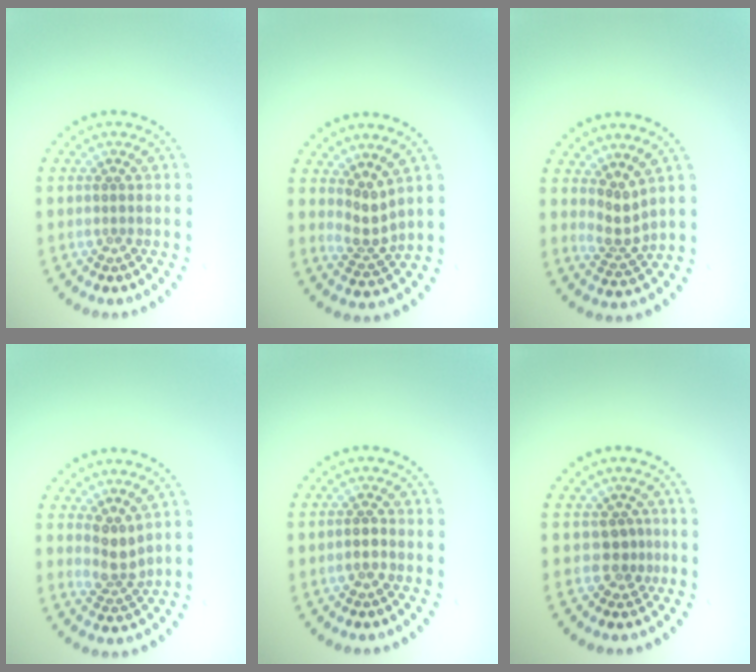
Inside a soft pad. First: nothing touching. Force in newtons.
{"total": 2.3, "press": 1.5, "slide": 1.7}
{"total": 2.4, "press": 1.6, "slide": 1.8}
{"total": 2.3, "press": 1.7, "slide": 1.6}
{"total": 1.1, "press": 1.0, "slide": 0.5}
{"total": 1.8, "press": 1.4, "slide": 1.2}